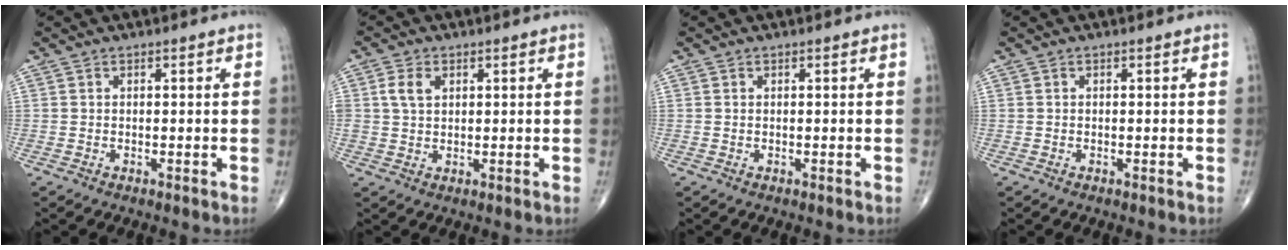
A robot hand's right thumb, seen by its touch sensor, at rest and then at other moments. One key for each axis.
{"total": 3.9, "fx": 1.3, "fy": 2.7, "fz": 2.5, "tx": -0.046, "ty": 0.002, "tz": 0.026}
{"total": 0.0}
{"total": 0.0}